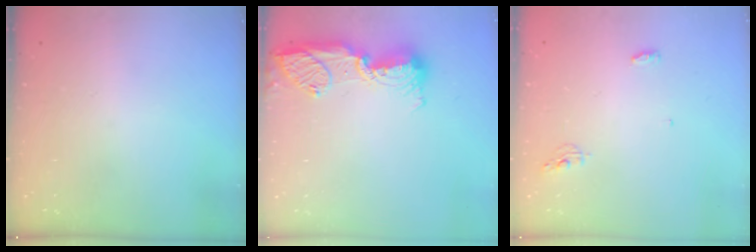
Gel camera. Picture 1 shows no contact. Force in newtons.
{"total": 14.9, "press": 13.8, "slide": 5.6}
{"total": 4.1, "press": 4.0, "slide": 0.9}